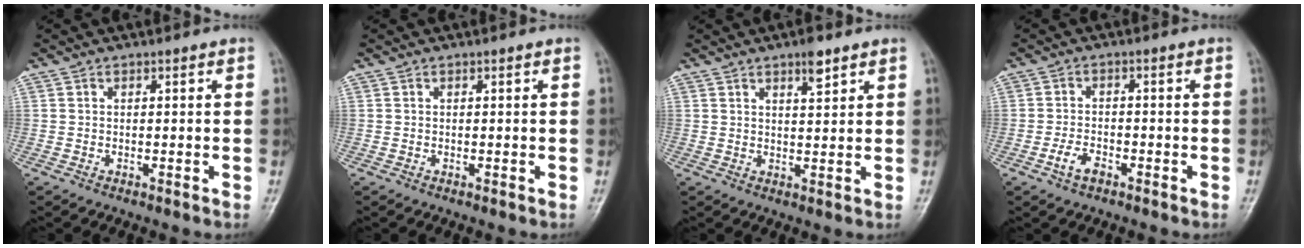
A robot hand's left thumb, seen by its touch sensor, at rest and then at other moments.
{"total": 0.0}
{"total": 4.0, "force": [2.6, 1.1, 2.8], "torque": [-0.037, -0.015, 0.042]}
{"total": 3.5, "force": [-2.0, 1.9, 2.2], "torque": [-0.043, 0.015, -0.037]}